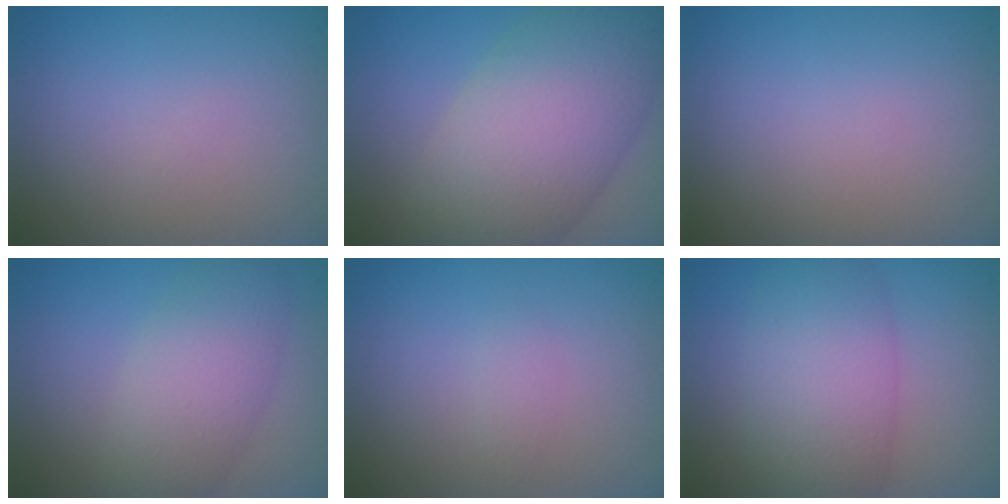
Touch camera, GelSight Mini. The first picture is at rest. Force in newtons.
{"total": 11.2, "press": 11.2, "slide": 0.5}
{"total": 0.0}
{"total": 5.2, "press": 5.2, "slide": 0.2}
{"total": 0.8, "press": 0.8, "slide": 0.1}
{"total": 6.8, "press": 6.8, "slide": 0.2}